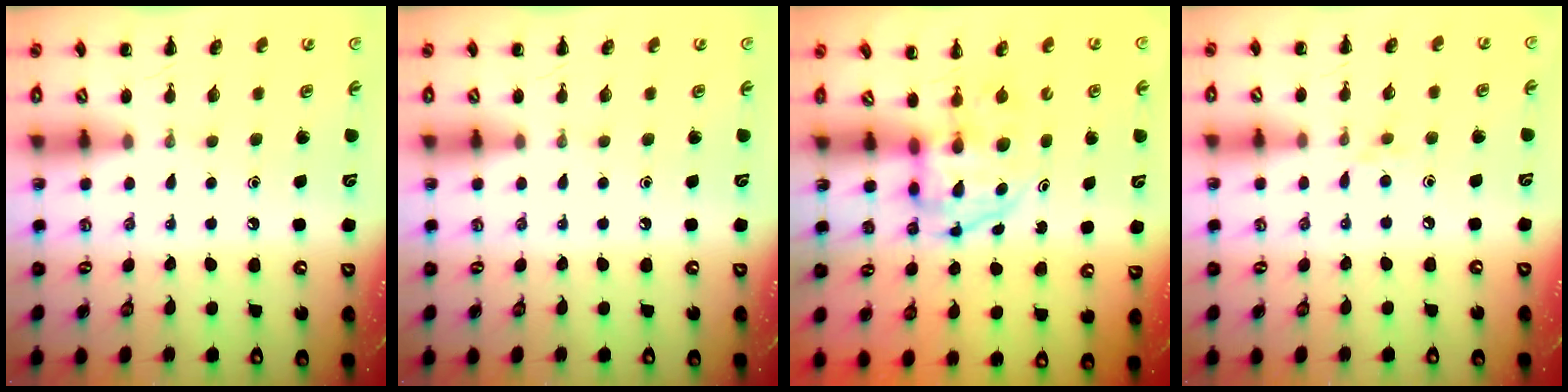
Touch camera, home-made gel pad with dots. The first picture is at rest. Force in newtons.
{"total": 0.0}
{"total": 3.3, "press": 3.3, "slide": 0.5}
{"total": 5.8, "press": 5.6, "slide": 1.3}